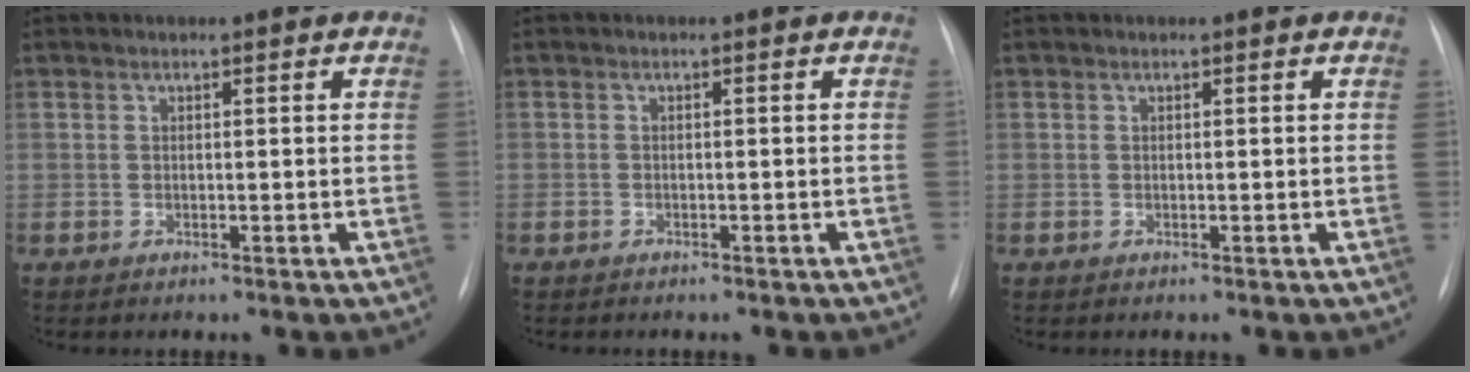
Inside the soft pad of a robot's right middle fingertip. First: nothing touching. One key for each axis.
{"total": 1.1, "fx": -0.9, "fy": 0.5, "fz": 0.4, "tx": -0.010, "ty": 0.001, "tz": -0.012}
{"total": 0.0}